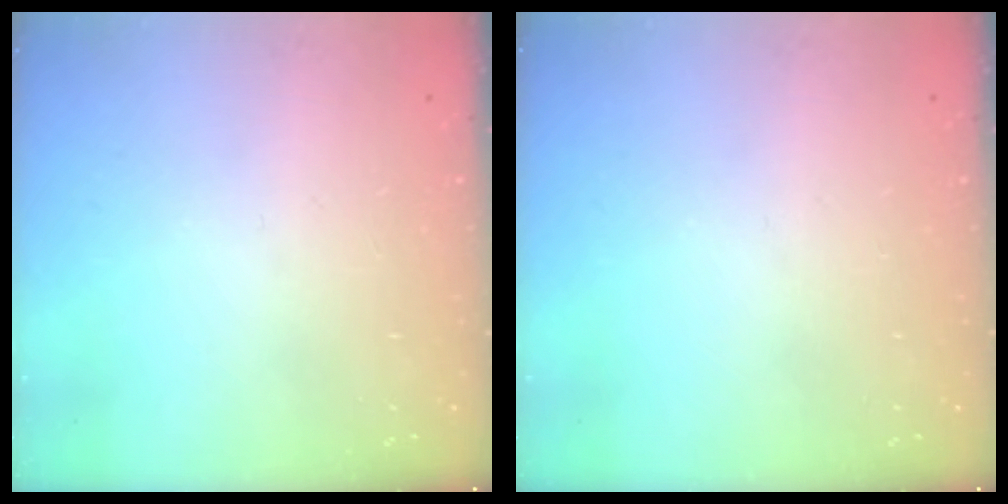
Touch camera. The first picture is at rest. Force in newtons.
{"total": 0.0}